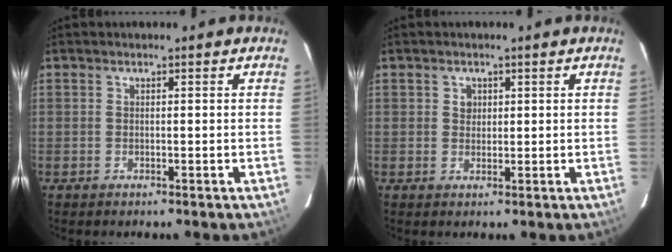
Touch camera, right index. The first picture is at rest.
{"total": 1.7, "force": [0.6, 1.6, 0.3], "torque": [-0.002, 0.006, 0.009]}